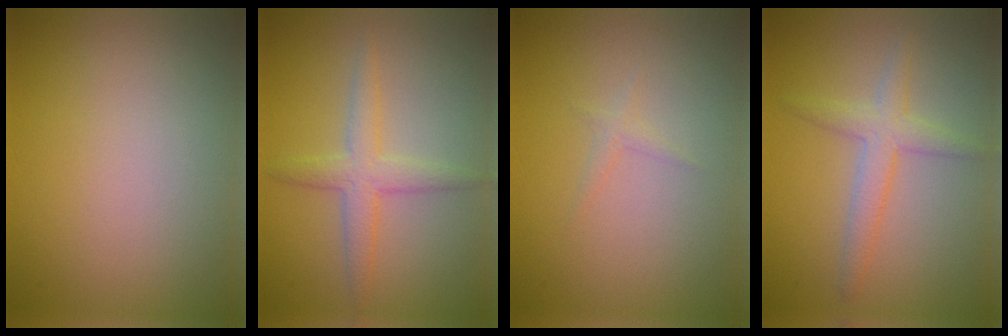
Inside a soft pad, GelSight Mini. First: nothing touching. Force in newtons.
{"total": 2.9, "press": 2.9, "slide": 0.1}
{"total": 0.7, "press": 0.7, "slide": 0.0}
{"total": 2.8, "press": 2.7, "slide": 0.2}